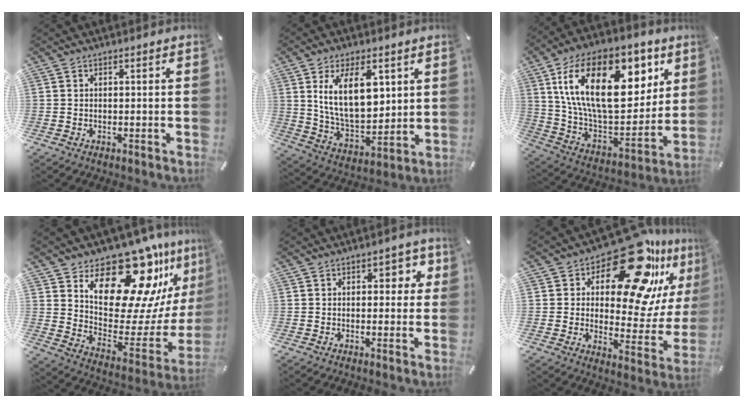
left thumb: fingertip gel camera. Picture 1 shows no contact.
{"total": 15.9, "force": [6.1, 8.7, 11.8], "torque": [-0.215, -0.017, 0.106]}
{"total": 27.0, "force": [11.7, 14.8, 19.4], "torque": [-0.357, -0.053, 0.200]}
{"total": 23.8, "force": [16.7, 11.6, 12.3], "torque": [-0.155, -0.134, 0.284]}
{"total": 4.8, "force": [1.3, 2.9, 3.6], "torque": [-0.034, -0.003, 0.012]}
{"total": 24.1, "force": [15.1, 11.0, 15.2], "torque": [-0.202, -0.110, 0.251]}